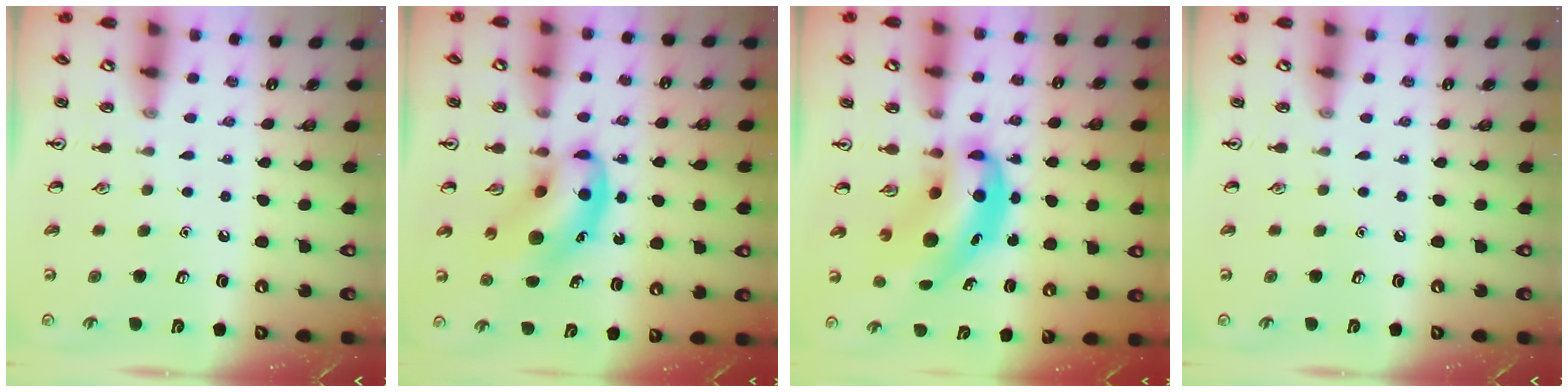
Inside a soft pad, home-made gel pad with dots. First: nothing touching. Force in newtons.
{"total": 10.6, "press": 10.2, "slide": 2.8}
{"total": 9.5, "press": 9.0, "slide": 3.1}
{"total": 0.0}